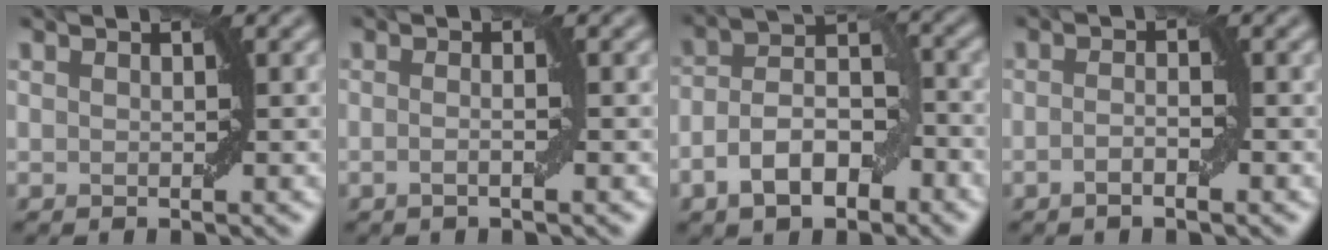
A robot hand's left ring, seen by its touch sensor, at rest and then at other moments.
{"total": 1.7, "force": [-0.2, 0.5, 1.6], "torque": [-0.014, -0.009, -0.017]}
{"total": 6.5, "force": [-3.1, 3.5, 4.5], "torque": [-0.073, 0.008, -0.063]}
{"total": 1.6, "force": [-0.7, 0.3, 1.4], "torque": [-0.026, 0.002, -0.015]}